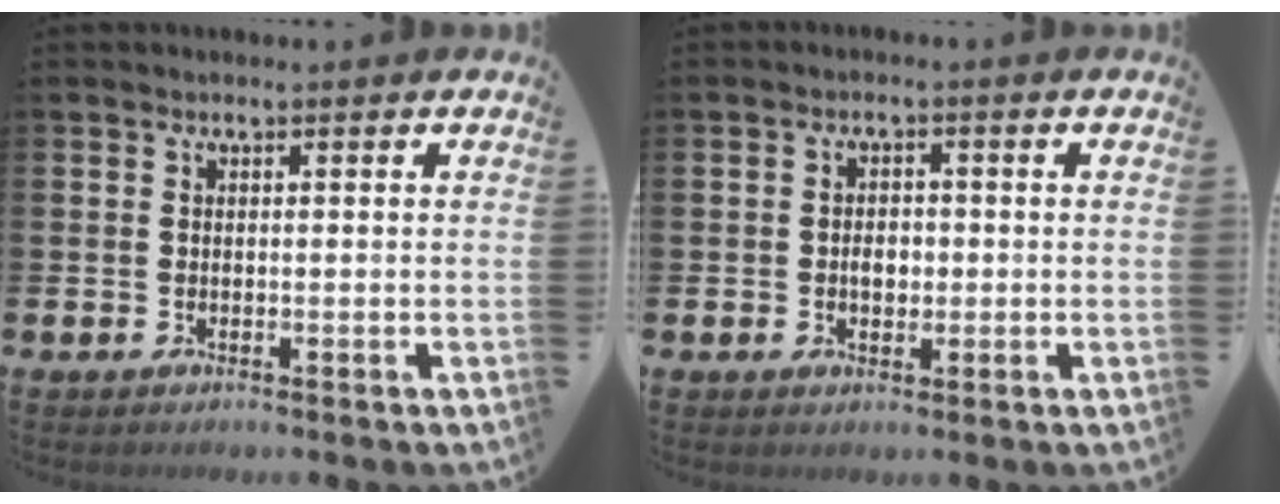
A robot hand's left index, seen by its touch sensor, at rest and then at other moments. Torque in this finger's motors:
{"motor_torque": [0.41, 0.28, 0.04, 0.06]}